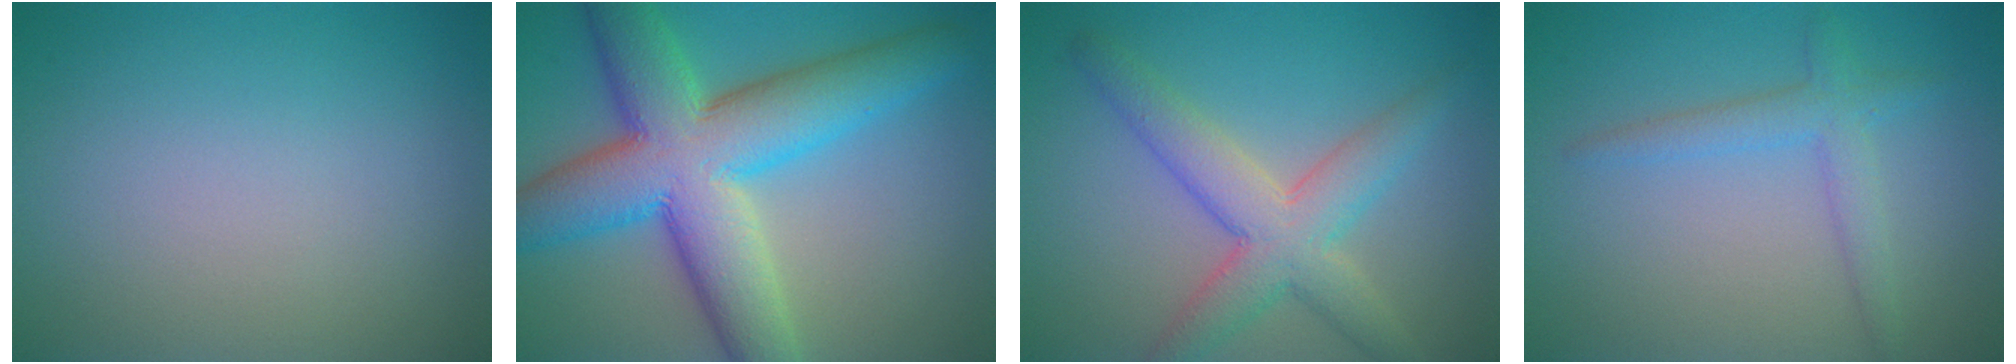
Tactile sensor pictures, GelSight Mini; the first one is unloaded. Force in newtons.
{"total": 12.0, "press": 12.0, "slide": 0.5}
{"total": 5.4, "press": 5.4, "slide": 0.3}
{"total": 2.5, "press": 2.5, "slide": 0.1}